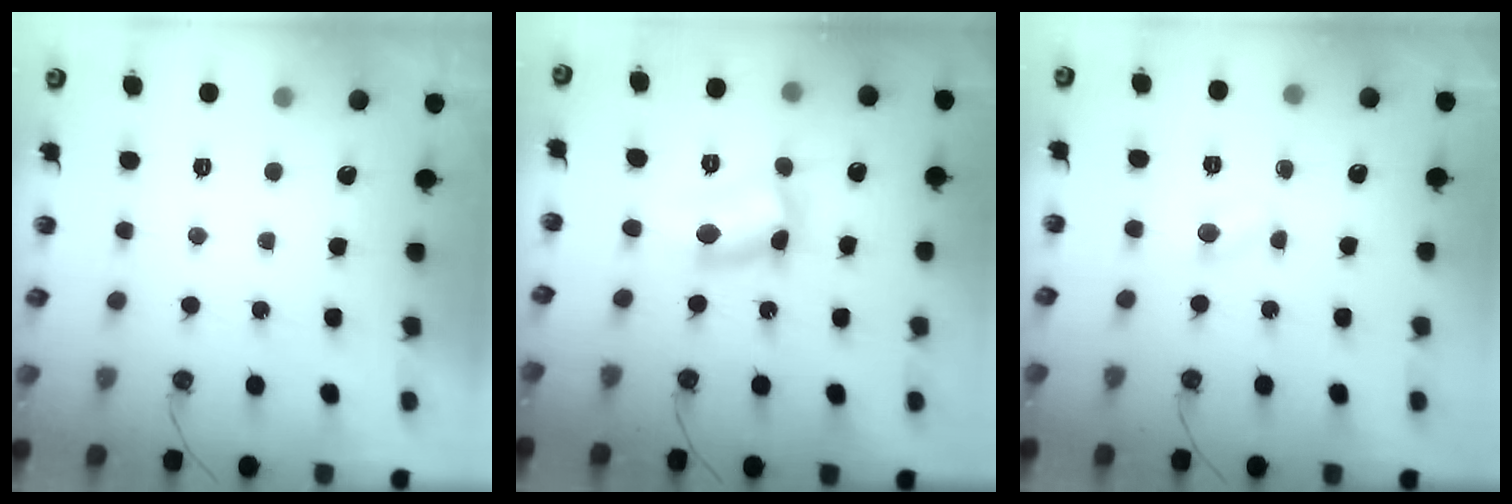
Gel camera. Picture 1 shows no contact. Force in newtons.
{"total": 10.7, "press": 10.7, "slide": 0.6}
{"total": 3.9, "press": 3.9, "slide": 0.3}